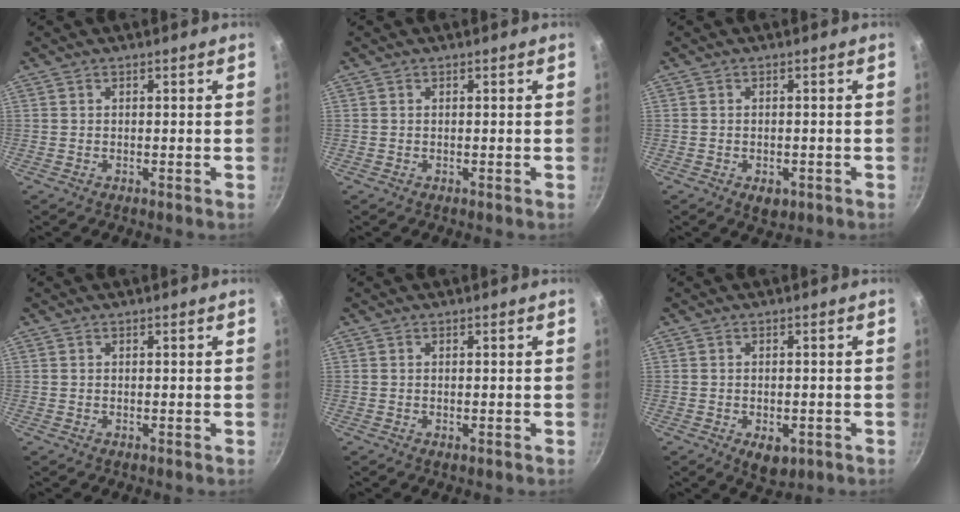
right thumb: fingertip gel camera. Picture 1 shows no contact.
{"total": 0.0}
{"total": 3.1, "force": [-1.3, 1.9, 2.0], "torque": [-0.026, 0.002, -0.011]}
{"total": 0.0}
{"total": 0.5, "force": [-0.1, 0.2, 0.4], "torque": [-0.007, 0.000, -0.002]}
{"total": 5.0, "force": [-1.8, 3.0, 3.6], "torque": [-0.040, 0.003, -0.017]}